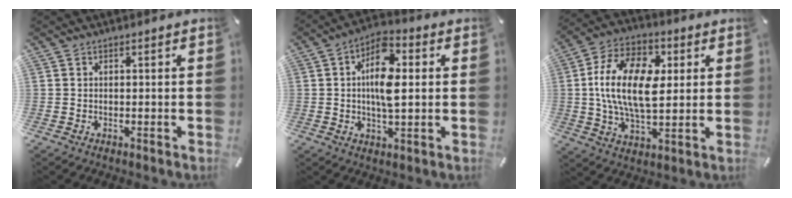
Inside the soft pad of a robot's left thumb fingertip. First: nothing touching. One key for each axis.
{"total": 10.6, "fx": 1.4, "fy": 4.8, "fz": 9.3, "tx": -0.162, "ty": 0.000, "tz": 0.020}
{"total": 17.8, "fx": 2.2, "fy": 10.5, "fz": 14.2, "tx": -0.281, "ty": 0.012, "tz": 0.038}